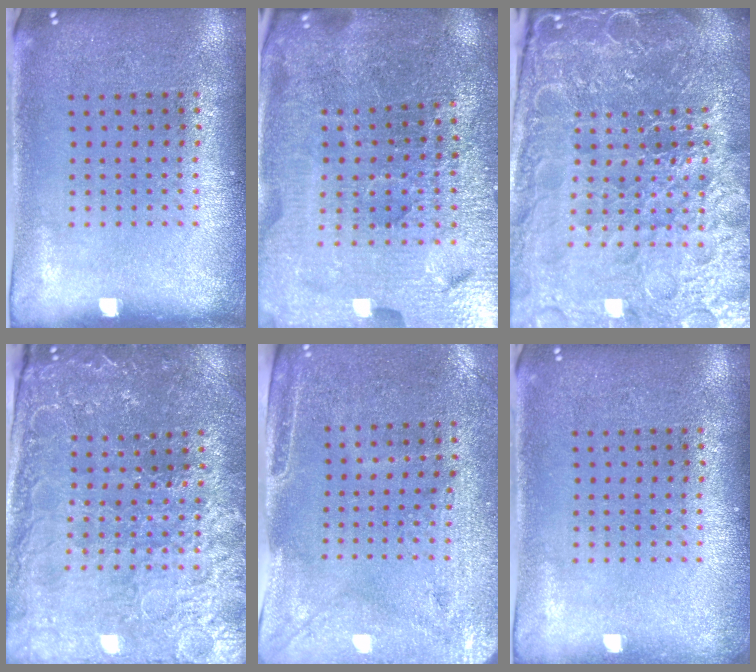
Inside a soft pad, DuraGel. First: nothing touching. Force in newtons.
{"total": 5.0, "press": 4.8, "slide": 1.5}
{"total": 6.9, "press": 6.1, "slide": 3.2}
{"total": 3.2, "press": 3.1, "slide": 0.4}
{"total": 3.0, "press": 2.5, "slide": 1.5}
{"total": 0.6, "press": 0.6, "slide": 0.2}